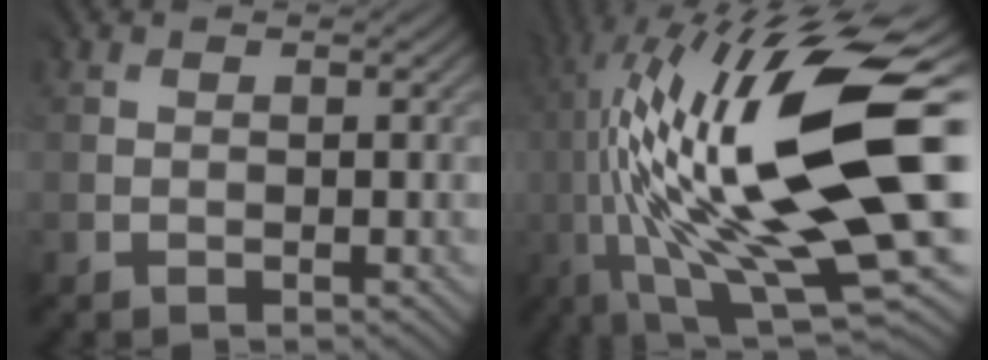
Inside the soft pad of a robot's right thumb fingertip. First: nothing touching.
{"total": 19.5, "force": [1.9, 5.2, 18.7], "torque": [-0.335, -0.004, 0.054]}